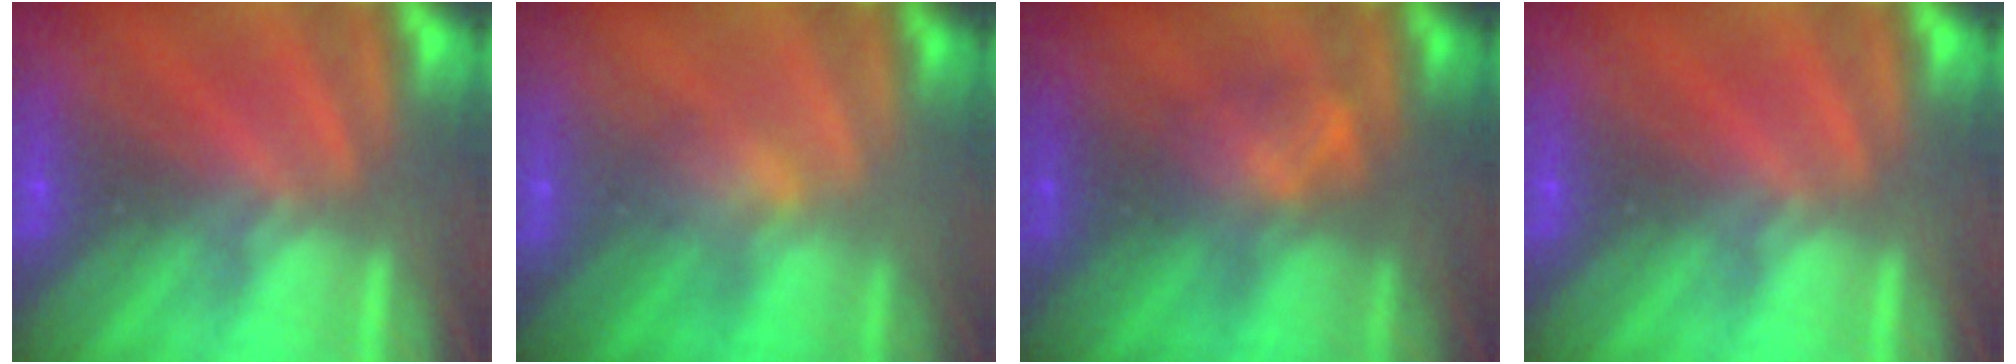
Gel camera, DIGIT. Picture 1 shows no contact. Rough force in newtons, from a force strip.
{"total": 2.7}
{"total": 2.1}
{"total": 0.0}